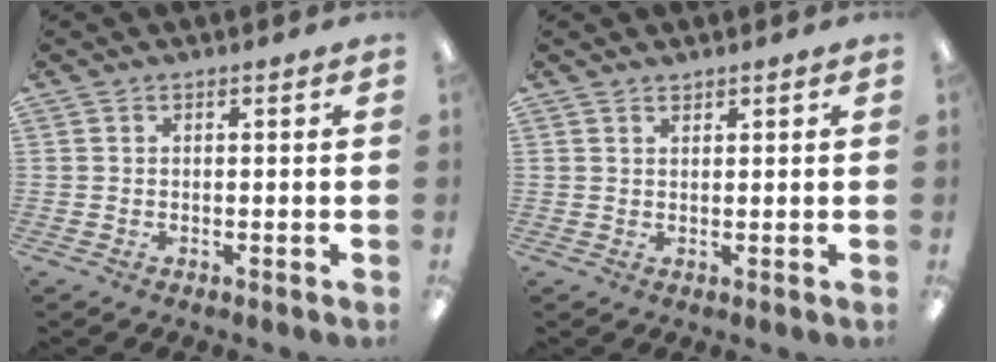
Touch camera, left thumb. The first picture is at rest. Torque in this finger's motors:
{"motor_torque": [-0.14, -0.05, -0.12, -0.14, -0.03]}